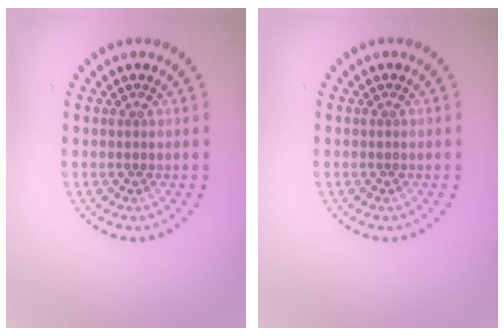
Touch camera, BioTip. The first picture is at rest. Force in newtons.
{"total": 0.0}